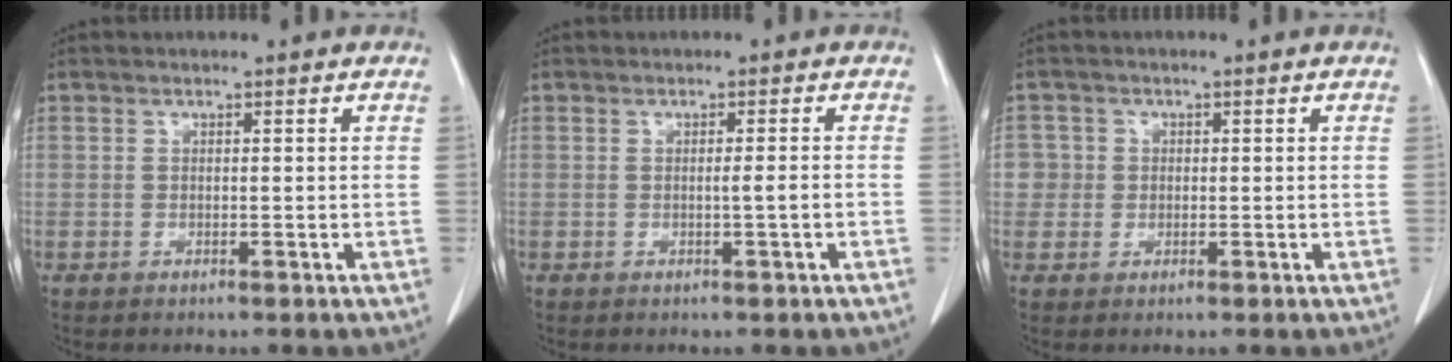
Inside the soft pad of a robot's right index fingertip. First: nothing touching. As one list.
[{"total": 1.3, "force": [-0.4, -0.3, 1.2], "torque": [-0.021, -0.002, -0.006]}, {"total": 2.8, "force": [0.1, 2.8, 0.0], "torque": [0.017, 0.008, -0.001]}]